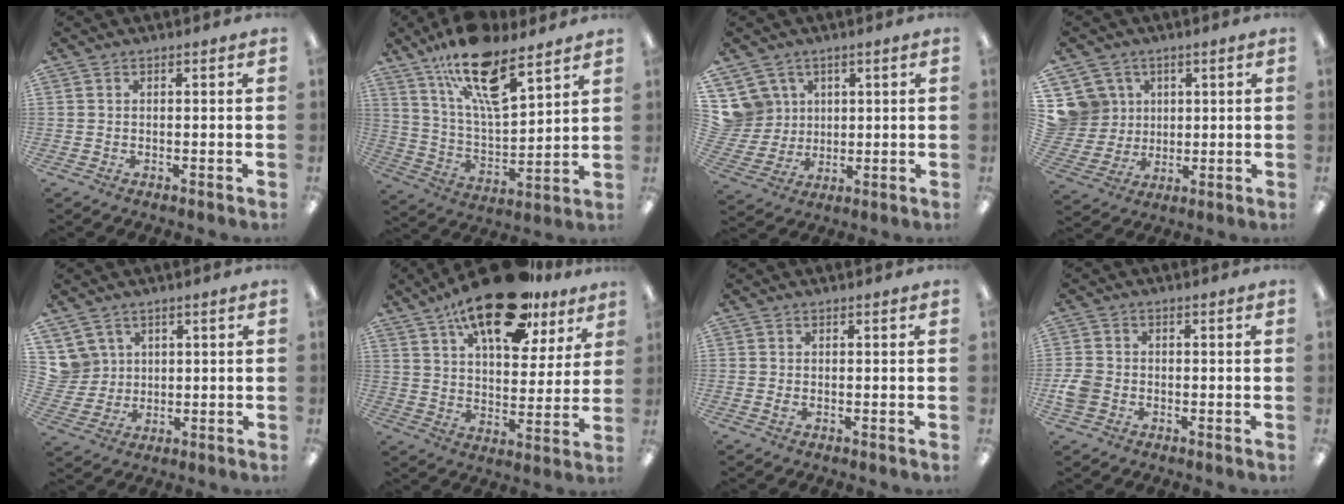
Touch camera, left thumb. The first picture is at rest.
{"total": 18.7, "force": [12.5, 6.6, 12.2], "torque": [-0.210, -0.066, 0.214]}
{"total": 8.6, "force": [4.0, 7.6, 0.6], "torque": [-0.041, -0.012, 0.085]}
{"total": 9.5, "force": [3.7, 8.7, 0.7], "torque": [-0.037, -0.014, 0.082]}
{"total": 6.2, "force": [3.1, 5.4, 0.1], "torque": [-0.023, -0.004, 0.064]}
{"total": 21.4, "force": [14.4, 8.9, 13.1], "torque": [-0.209, -0.068, 0.240]}
{"total": 0.8, "force": [-0.2, 0.5, 0.6], "torque": [-0.012, 0.000, -0.003]}
{"total": 4.9, "force": [-1.4, 3.9, 2.6], "torque": [-0.053, 0.009, -0.026]}